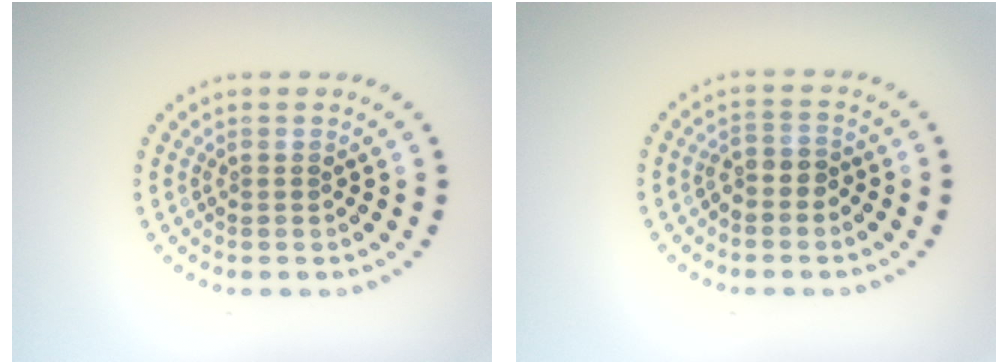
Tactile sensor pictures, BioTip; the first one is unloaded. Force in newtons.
{"total": 1.8, "press": 1.6, "slide": 0.9}